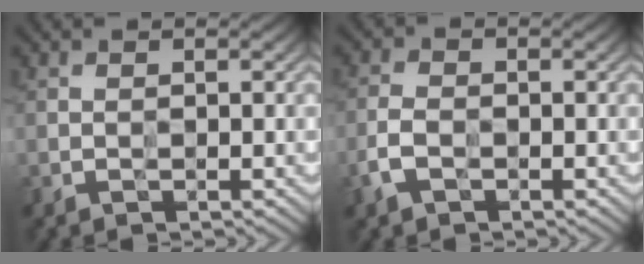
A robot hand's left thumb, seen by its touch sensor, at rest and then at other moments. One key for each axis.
{"total": 4.0, "fx": -2.2, "fy": 2.4, "fz": 2.3, "tx": -0.049, "ty": -0.008, "tz": -0.049}